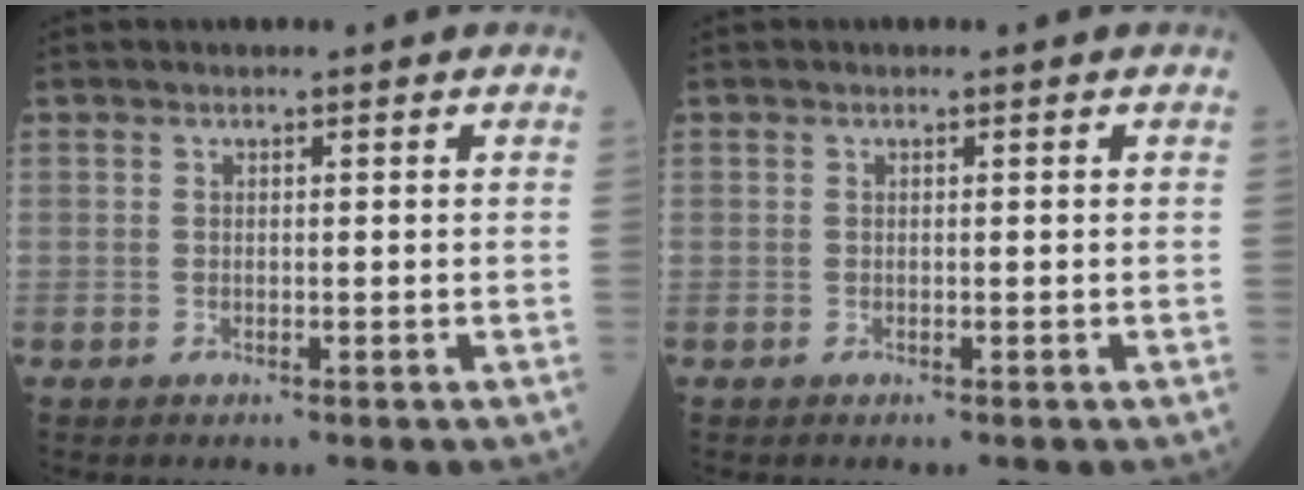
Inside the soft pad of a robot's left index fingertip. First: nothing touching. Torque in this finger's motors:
{"motor_torque": [0.00, 0.00, 0.00, 0.00]}